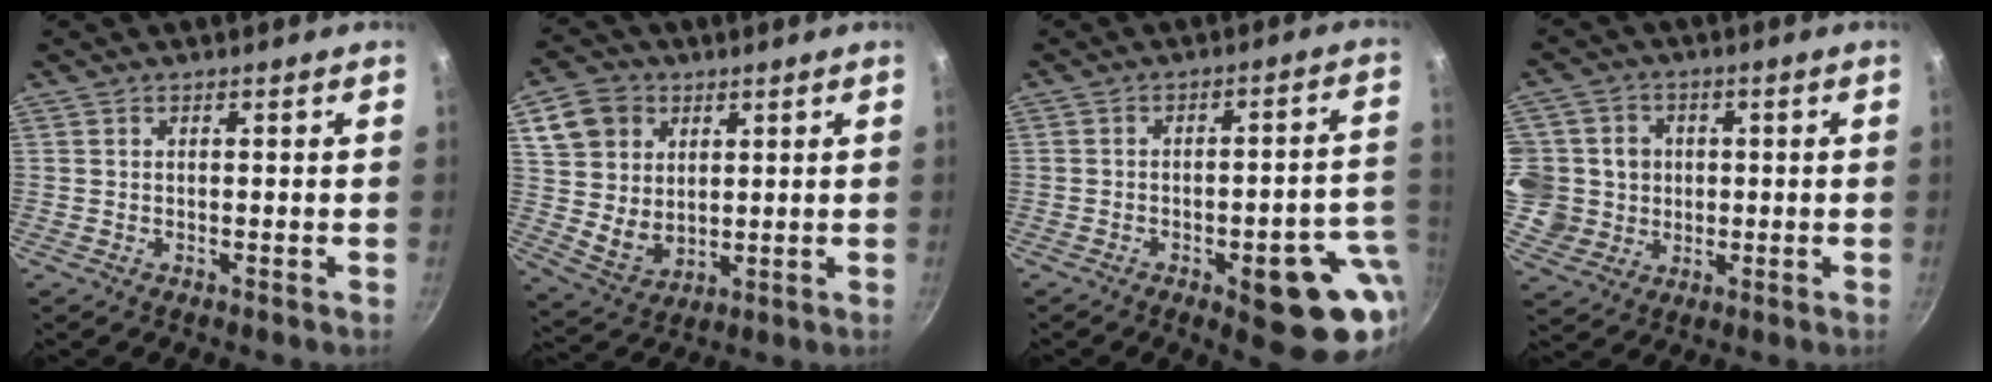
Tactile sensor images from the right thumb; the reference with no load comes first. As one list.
[{"total": 11.9, "force": [4.2, 9.9, 5.1], "torque": [-0.065, -0.012, 0.086]}, {"total": 16.3, "force": [-5.2, 5.9, 14.2], "torque": [-0.122, 0.028, -0.061]}, {"total": 10.8, "force": [0.5, 10.4, 2.9], "torque": [-0.030, 0.003, 0.010]}]